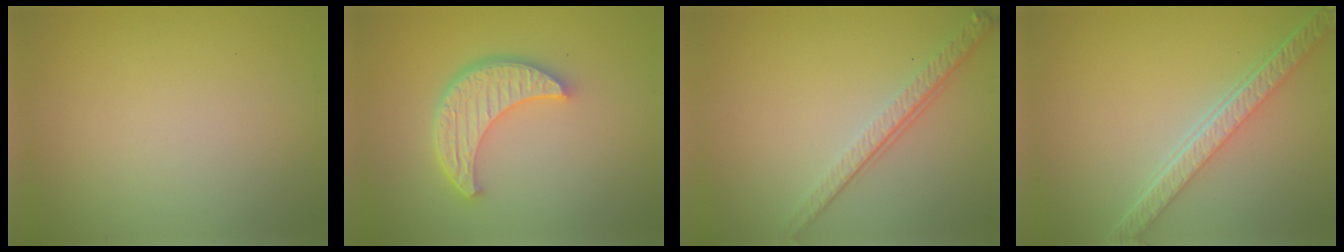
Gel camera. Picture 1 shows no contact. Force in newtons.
{"total": 5.8, "press": 4.4, "slide": 3.8}
{"total": 3.9, "press": 2.7, "slide": 2.8}
{"total": 5.4, "press": 4.0, "slide": 3.6}